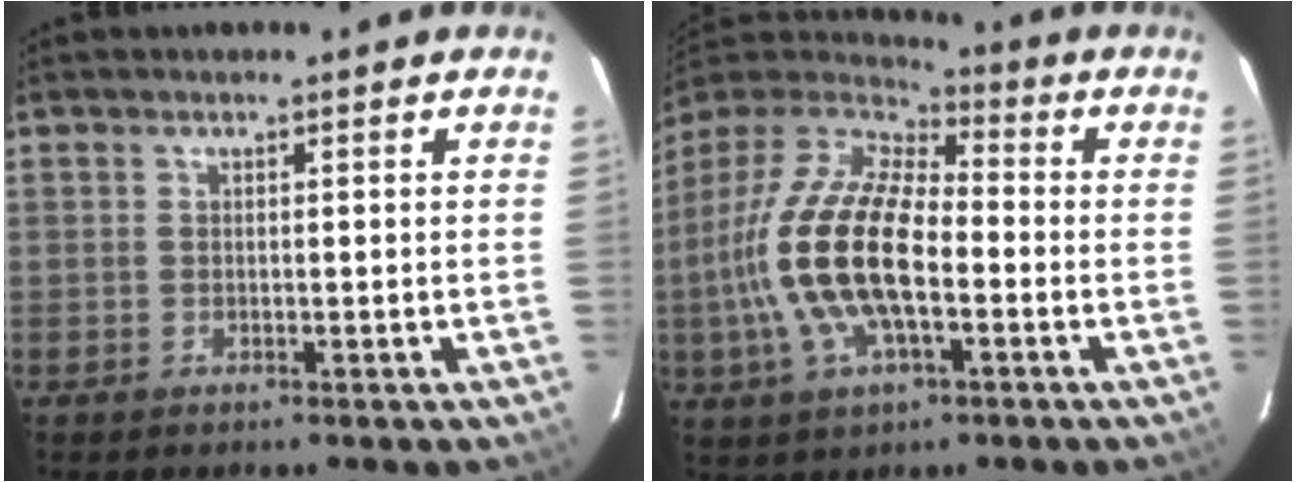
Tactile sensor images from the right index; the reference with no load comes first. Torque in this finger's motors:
{"motor_torque": [1.27, -0.56, 1.05, 0.21]}